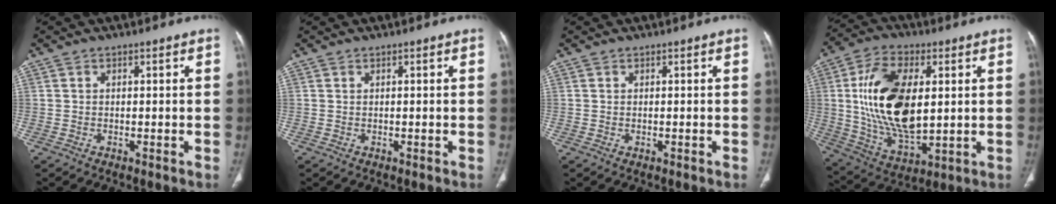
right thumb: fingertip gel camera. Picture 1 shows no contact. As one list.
[{"total": 0.0}, {"total": 0.0}, {"total": 20.2, "force": [2.8, 10.7, 17.0], "torque": [-0.306, -0.013, 0.058]}]